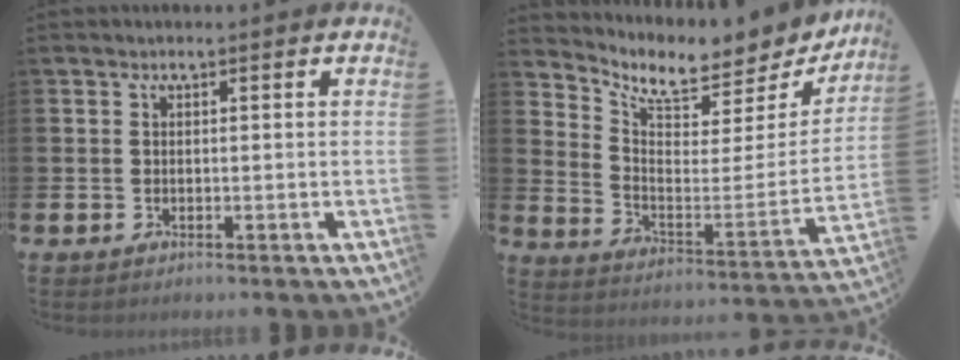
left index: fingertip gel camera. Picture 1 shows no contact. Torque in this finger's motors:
{"motor_torque": [0.80, -0.76, 0.12, 0.07]}